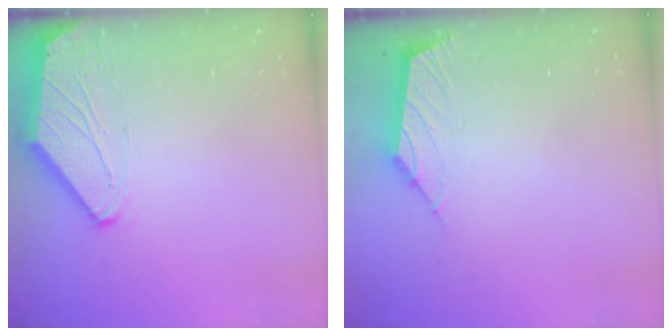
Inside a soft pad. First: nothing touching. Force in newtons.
{"total": 2.8, "press": 2.8, "slide": 0.7}